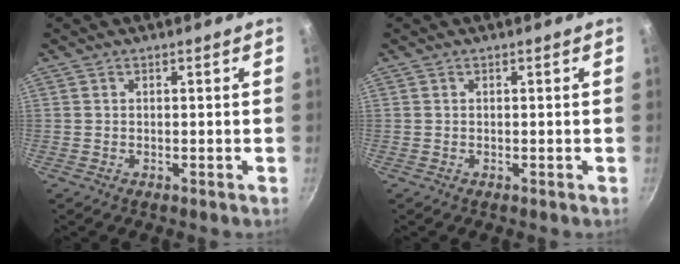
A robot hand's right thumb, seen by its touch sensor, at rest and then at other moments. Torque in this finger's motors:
{"motor_torque": [-0.26, 0.26, -0.27, 0.35, 0.00]}